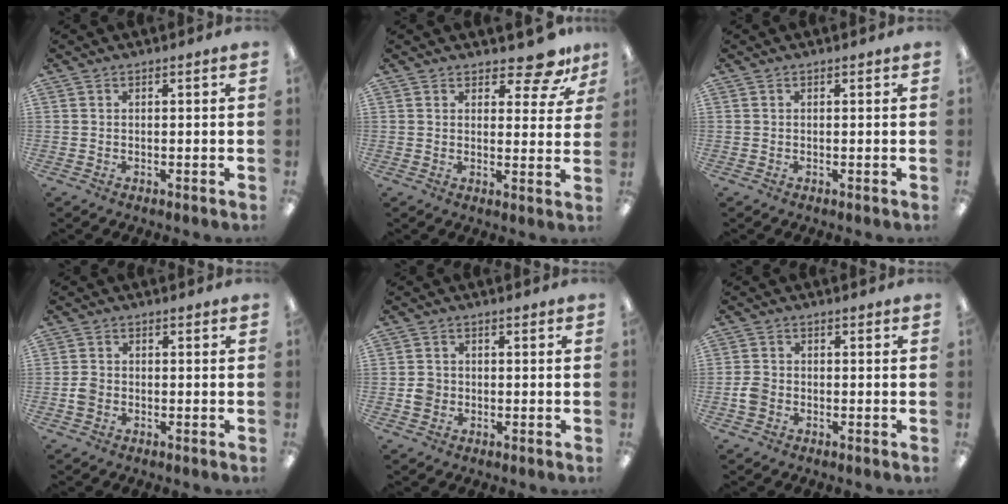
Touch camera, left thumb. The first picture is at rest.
{"total": 7.4, "force": [6.0, 2.4, 3.6], "torque": [-0.038, -0.040, 0.103]}
{"total": 0.0}
{"total": 2.7, "force": [-0.8, 2.2, 1.3], "torque": [-0.021, 0.005, -0.015]}
{"total": 3.2, "force": [-0.6, 3.0, 1.0], "torque": [-0.009, 0.001, -0.013]}
{"total": 3.5, "force": [-1.2, 2.8, 1.7], "torque": [-0.026, 0.009, -0.021]}